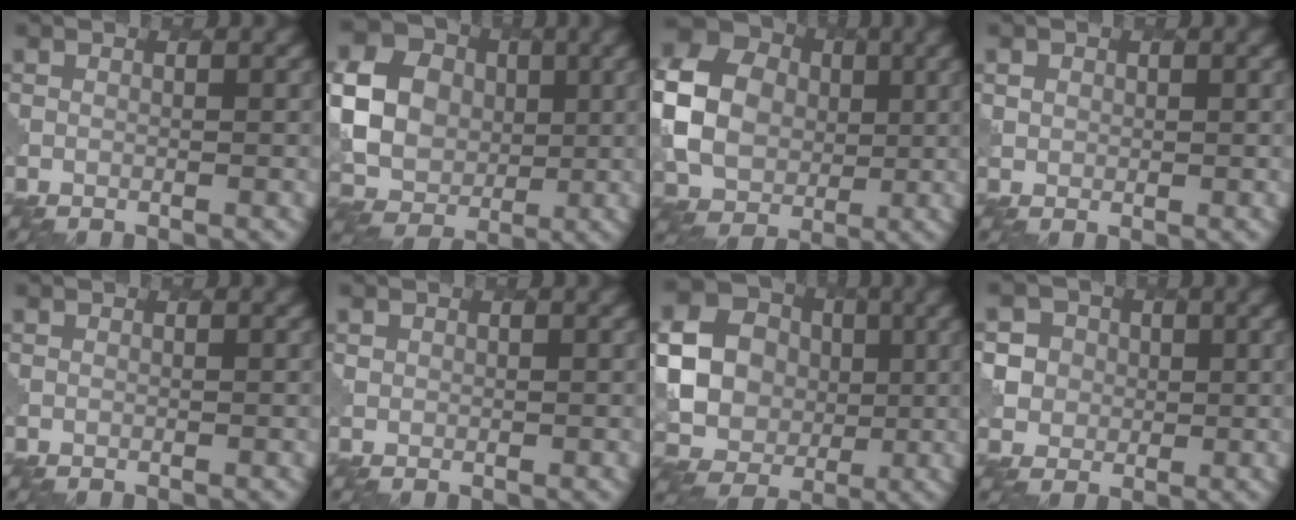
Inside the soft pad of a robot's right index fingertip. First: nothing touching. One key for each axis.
{"total": 9.6, "fx": 1.3, "fy": 8.3, "fz": 4.7, "tx": -0.115, "ty": 0.004, "tz": 0.015}
{"total": 9.3, "fx": 0.7, "fy": 7.8, "fz": 5.0, "tx": -0.117, "ty": 0.002, "tz": -0.001}
{"total": 1.3, "fx": 0.8, "fy": 1.0, "fz": -0.2, "tx": 0.003, "ty": -0.001, "tz": 0.010}
{"total": 0.0}
{"total": 0.8, "fx": 0.4, "fy": 0.7, "fz": 0.0, "tx": 0.002, "ty": -0.001, "tz": 0.006}
{"total": 16.2, "fx": 2.2, "fy": 15.0, "fz": 5.7, "tx": -0.164, "ty": 0.009, "tz": 0.022}
{"total": 5.1, "fx": 1.7, "fy": 4.6, "fz": 1.1, "tx": -0.014, "ty": 0.022, "tz": 0.024}